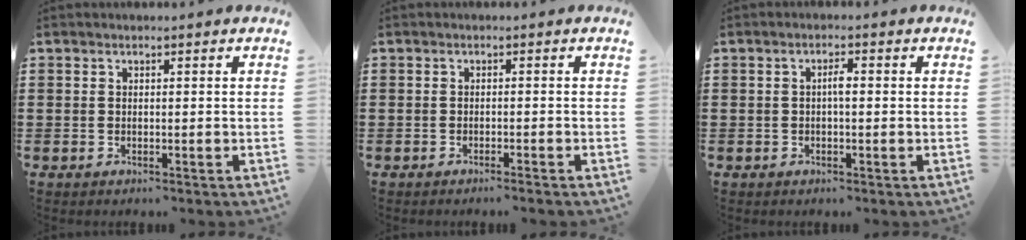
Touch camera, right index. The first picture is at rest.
{"total": 0.9, "force": [-0.8, -0.2, 0.4], "torque": [-0.006, -0.001, -0.017]}
{"total": 1.6, "force": [-0.2, 0.4, 1.5], "torque": [-0.030, 0.003, -0.004]}